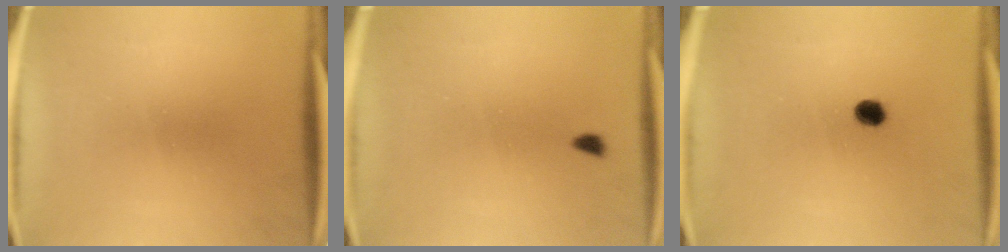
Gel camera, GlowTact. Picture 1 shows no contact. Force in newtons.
{"total": 1.1}
{"total": 2.7}